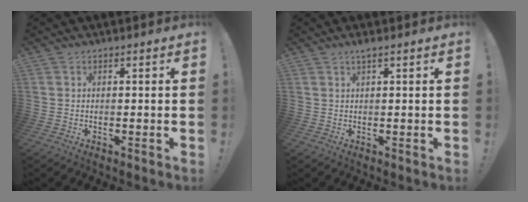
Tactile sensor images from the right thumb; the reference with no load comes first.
{"total": 1.2, "force": [0.9, -0.3, 0.7], "torque": [-0.006, -0.004, 0.014]}